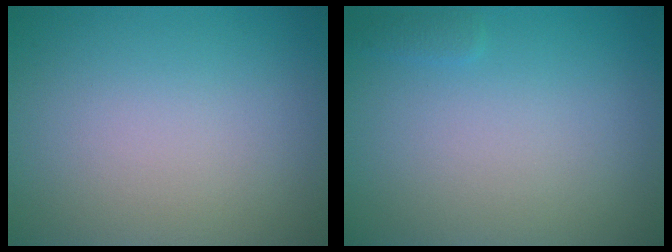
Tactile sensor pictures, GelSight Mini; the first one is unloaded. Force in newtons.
{"total": 0.5, "press": 0.5, "slide": 0.1}